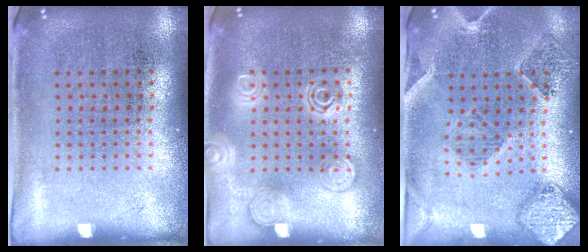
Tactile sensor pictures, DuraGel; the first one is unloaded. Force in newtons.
{"total": 2.7, "press": 2.7, "slide": 0.4}
{"total": 1.5, "press": 1.5, "slide": 0.2}